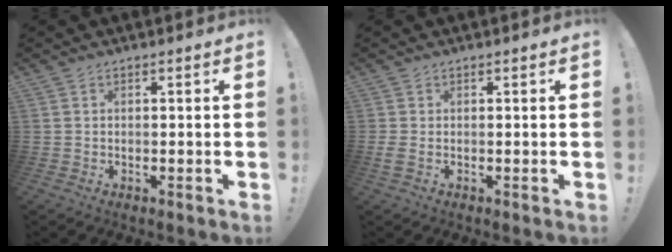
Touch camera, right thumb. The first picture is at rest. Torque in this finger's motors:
{"motor_torque": [0.32, 0.24, -0.07, 0.03, 0.02]}